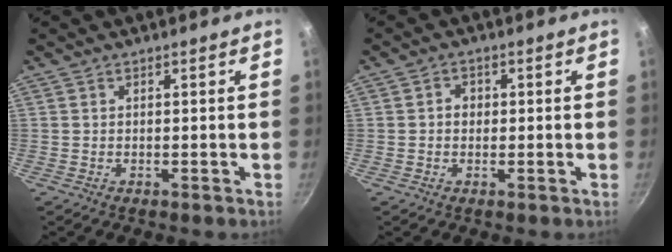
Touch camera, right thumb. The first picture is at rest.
{"total": 2.2, "force": [0.0, 2.0, 1.1], "torque": [-0.006, 0.004, -0.002]}